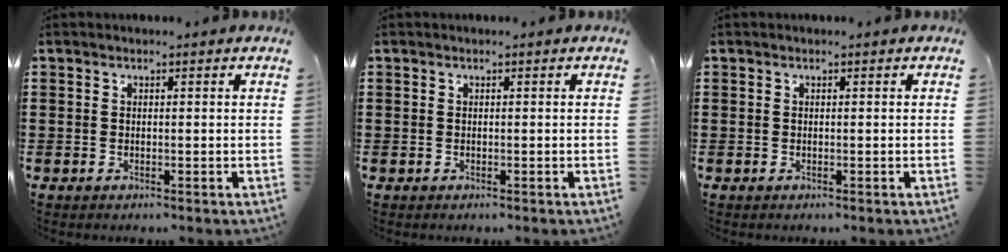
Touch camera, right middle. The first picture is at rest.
{"total": 0.0}
{"total": 0.0}